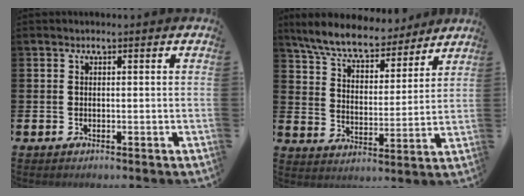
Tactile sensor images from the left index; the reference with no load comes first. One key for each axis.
{"total": 8.1, "fx": 7.6, "fy": 1.6, "fz": 2.4, "tx": -0.080, "ty": -0.046, "tz": 0.136}